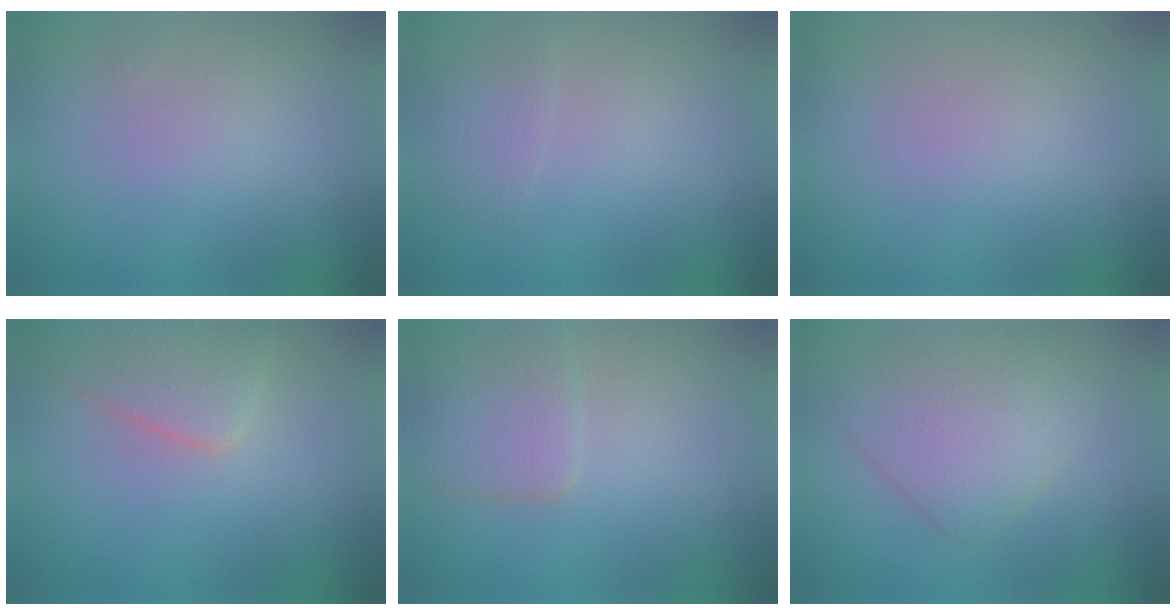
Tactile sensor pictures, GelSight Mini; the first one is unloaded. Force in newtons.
{"total": 1.5, "press": 1.5, "slide": 0.0}
{"total": 0.0}
{"total": 3.2, "press": 3.2, "slide": 0.3}
{"total": 2.9, "press": 2.9, "slide": 0.0}
{"total": 4.3, "press": 4.3, "slide": 0.2}